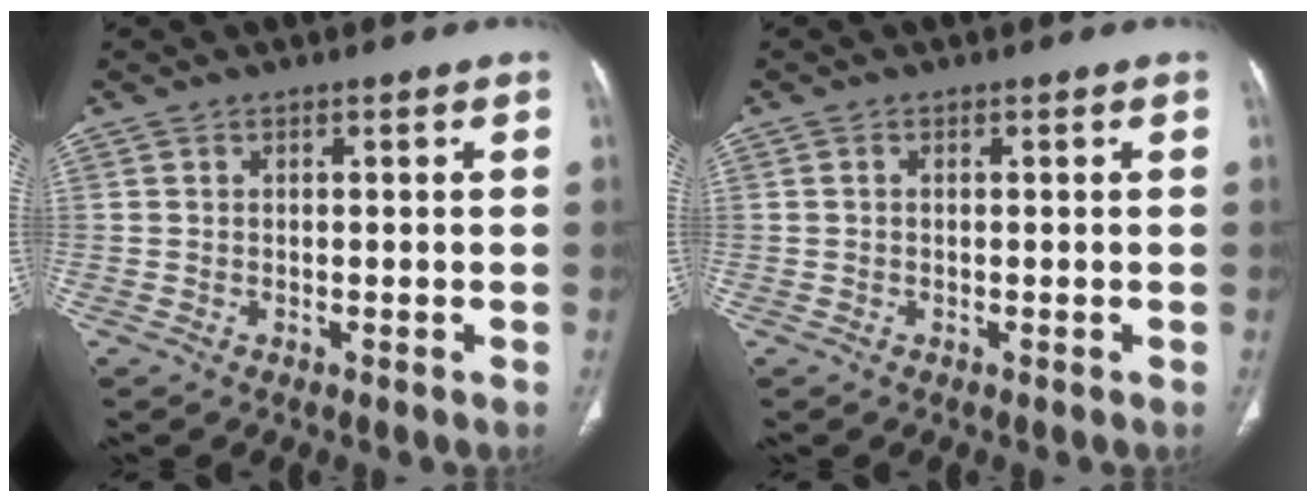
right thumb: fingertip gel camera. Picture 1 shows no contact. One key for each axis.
{"total": 0.0}